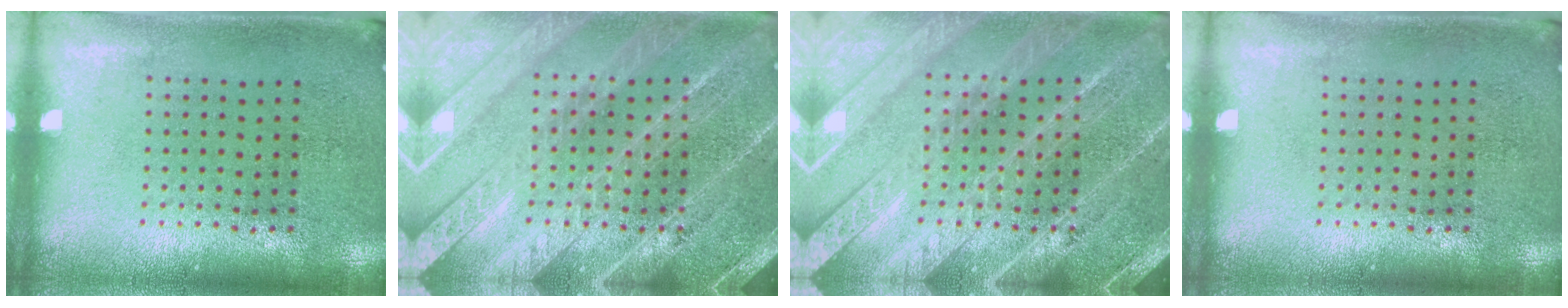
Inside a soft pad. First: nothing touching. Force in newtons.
{"total": 5.9, "press": 5.9, "slide": 0.7}
{"total": 5.9, "press": 5.9, "slide": 0.7}
{"total": 0.0}